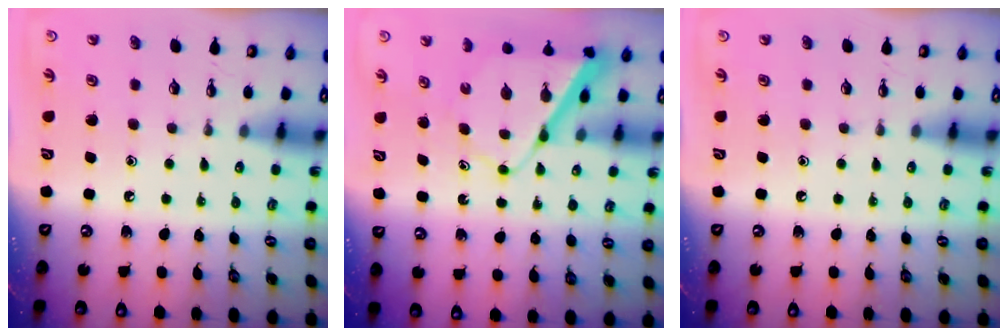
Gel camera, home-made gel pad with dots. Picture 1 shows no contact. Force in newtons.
{"total": 8.7, "press": 8.7, "slide": 0.7}
{"total": 0.0}